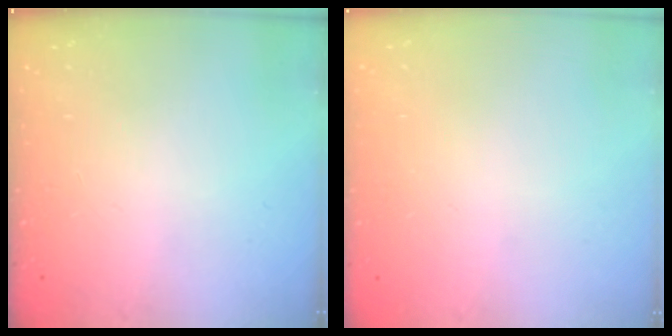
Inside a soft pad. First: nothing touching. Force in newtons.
{"total": 0.0}